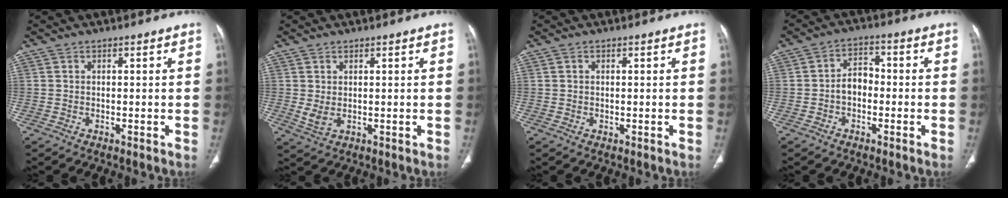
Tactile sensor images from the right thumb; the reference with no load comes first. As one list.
[{"total": 2.6, "force": [0.4, 1.4, 2.2], "torque": [-0.043, -0.006, 0.018]}, {"total": 0.6, "force": [0.2, 0.5, 0.3], "torque": [-0.002, -0.001, 0.004]}, {"total": 5.0, "force": [-1.1, 3.6, 3.2], "torque": [-0.038, 0.024, -0.029]}]